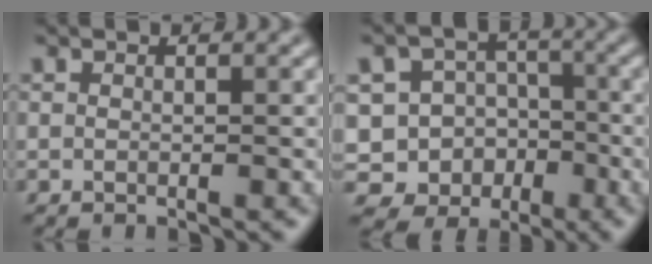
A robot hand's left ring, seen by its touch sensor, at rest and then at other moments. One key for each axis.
{"total": 10.0, "fx": -4.6, "fy": 8.6, "fz": 2.3, "tx": -0.037, "ty": 0.008, "tz": -0.084}